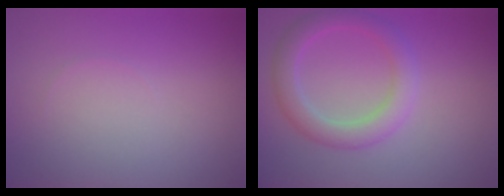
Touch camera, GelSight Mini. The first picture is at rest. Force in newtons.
{"total": 3.4, "press": 3.4, "slide": 0.2}